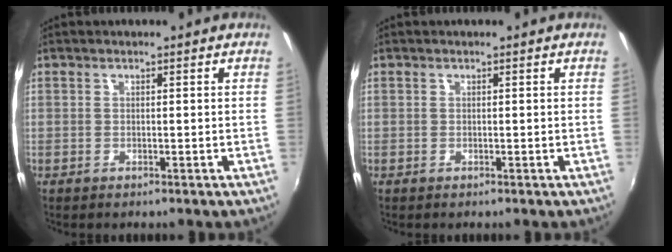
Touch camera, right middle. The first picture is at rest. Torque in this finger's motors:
{"motor_torque": [0.00, 0.00, 0.00, -0.01]}